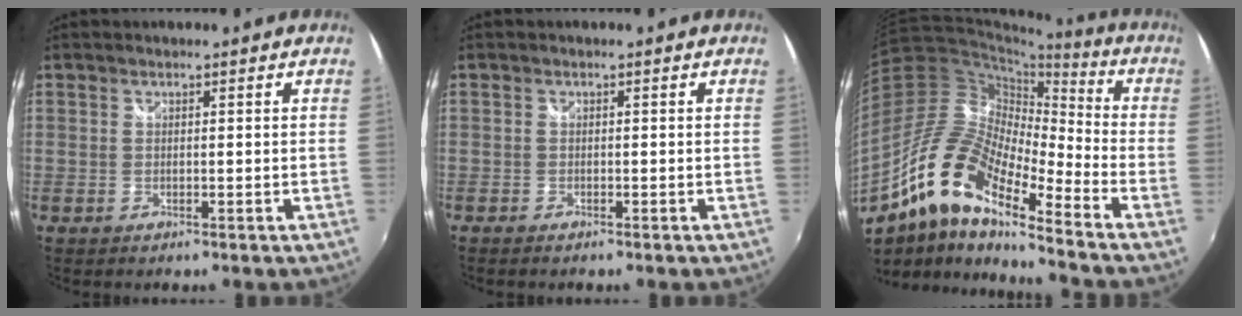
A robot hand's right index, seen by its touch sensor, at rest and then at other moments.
{"total": 1.1, "force": [-1.0, 0.5, 0.2], "torque": [-0.008, -0.003, -0.020]}
{"total": 16.8, "force": [-10.2, 4.8, 12.5], "torque": [-0.221, 0.000, -0.213]}